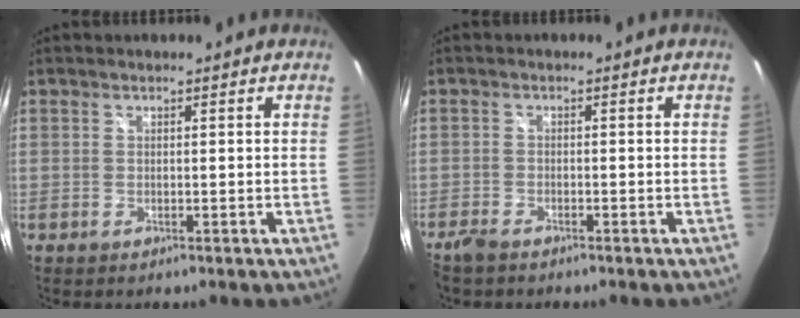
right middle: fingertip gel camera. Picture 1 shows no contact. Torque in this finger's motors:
{"motor_torque": [0.05, -0.05, 0.02, 0.04]}